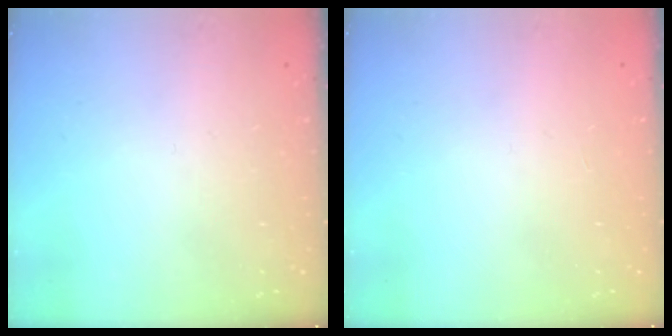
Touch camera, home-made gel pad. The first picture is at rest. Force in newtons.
{"total": 0.0}